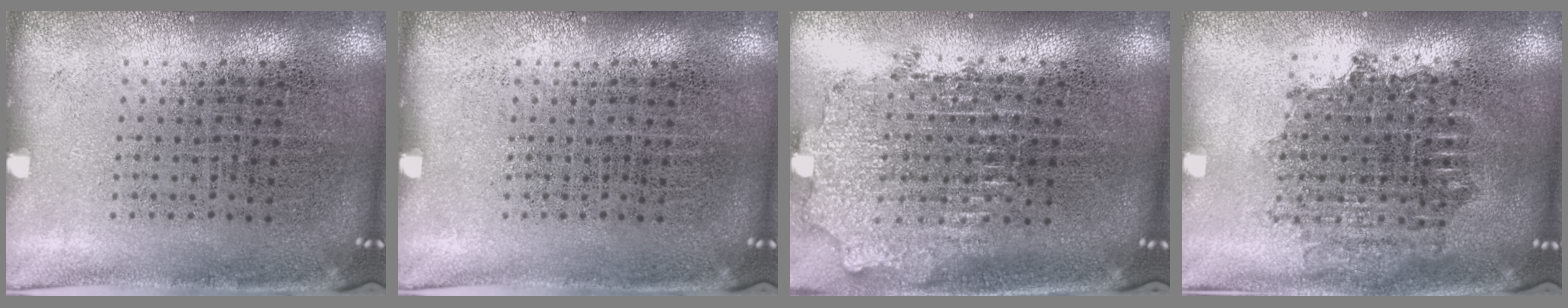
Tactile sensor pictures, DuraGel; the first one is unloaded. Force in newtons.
{"total": 0.0}
{"total": 2.1, "press": 1.6, "slide": 1.2}
{"total": 1.7, "press": 1.4, "slide": 0.9}